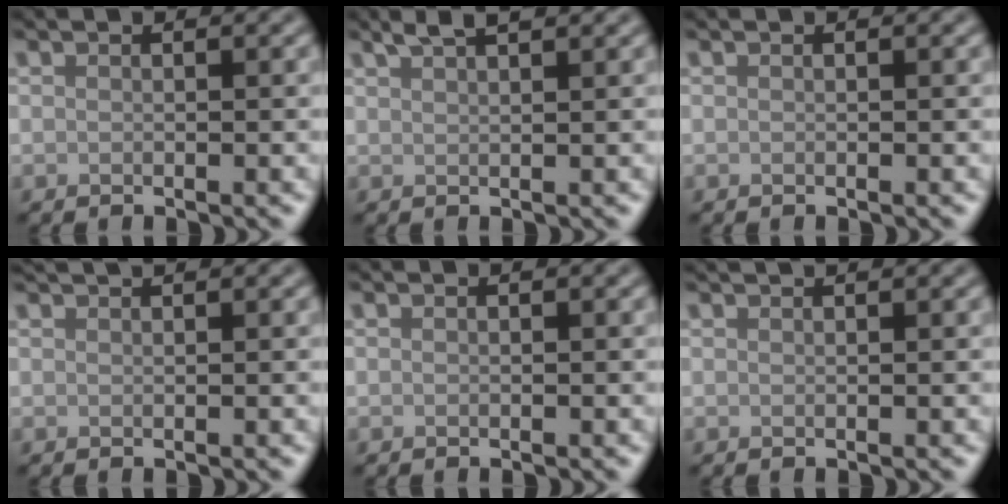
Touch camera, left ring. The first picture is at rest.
{"total": 2.6, "force": [2.0, 0.5, 1.6], "torque": [-0.016, 0.006, 0.033]}
{"total": 0.0}
{"total": 1.4, "force": [1.2, 0.3, 0.7], "torque": [-0.006, 0.000, 0.009]}
{"total": 0.0}
{"total": 1.4, "force": [1.2, 0.4, 0.7], "torque": [-0.006, -0.001, 0.004]}